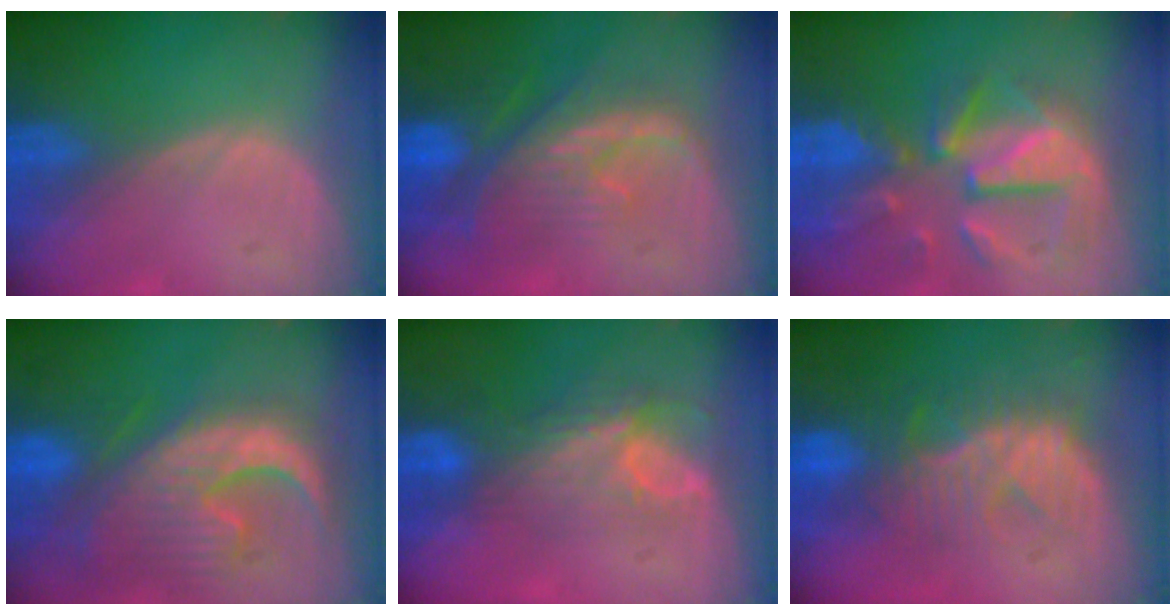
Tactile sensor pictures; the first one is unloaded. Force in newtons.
{"total": 10.2, "press": 9.0, "slide": 5.0}
{"total": 11.9, "press": 10.4, "slide": 5.7}
{"total": 13.4, "press": 11.4, "slide": 7.0}
{"total": 7.9, "press": 6.8, "slide": 3.9}
{"total": 8.7, "press": 8.5, "slide": 1.9}